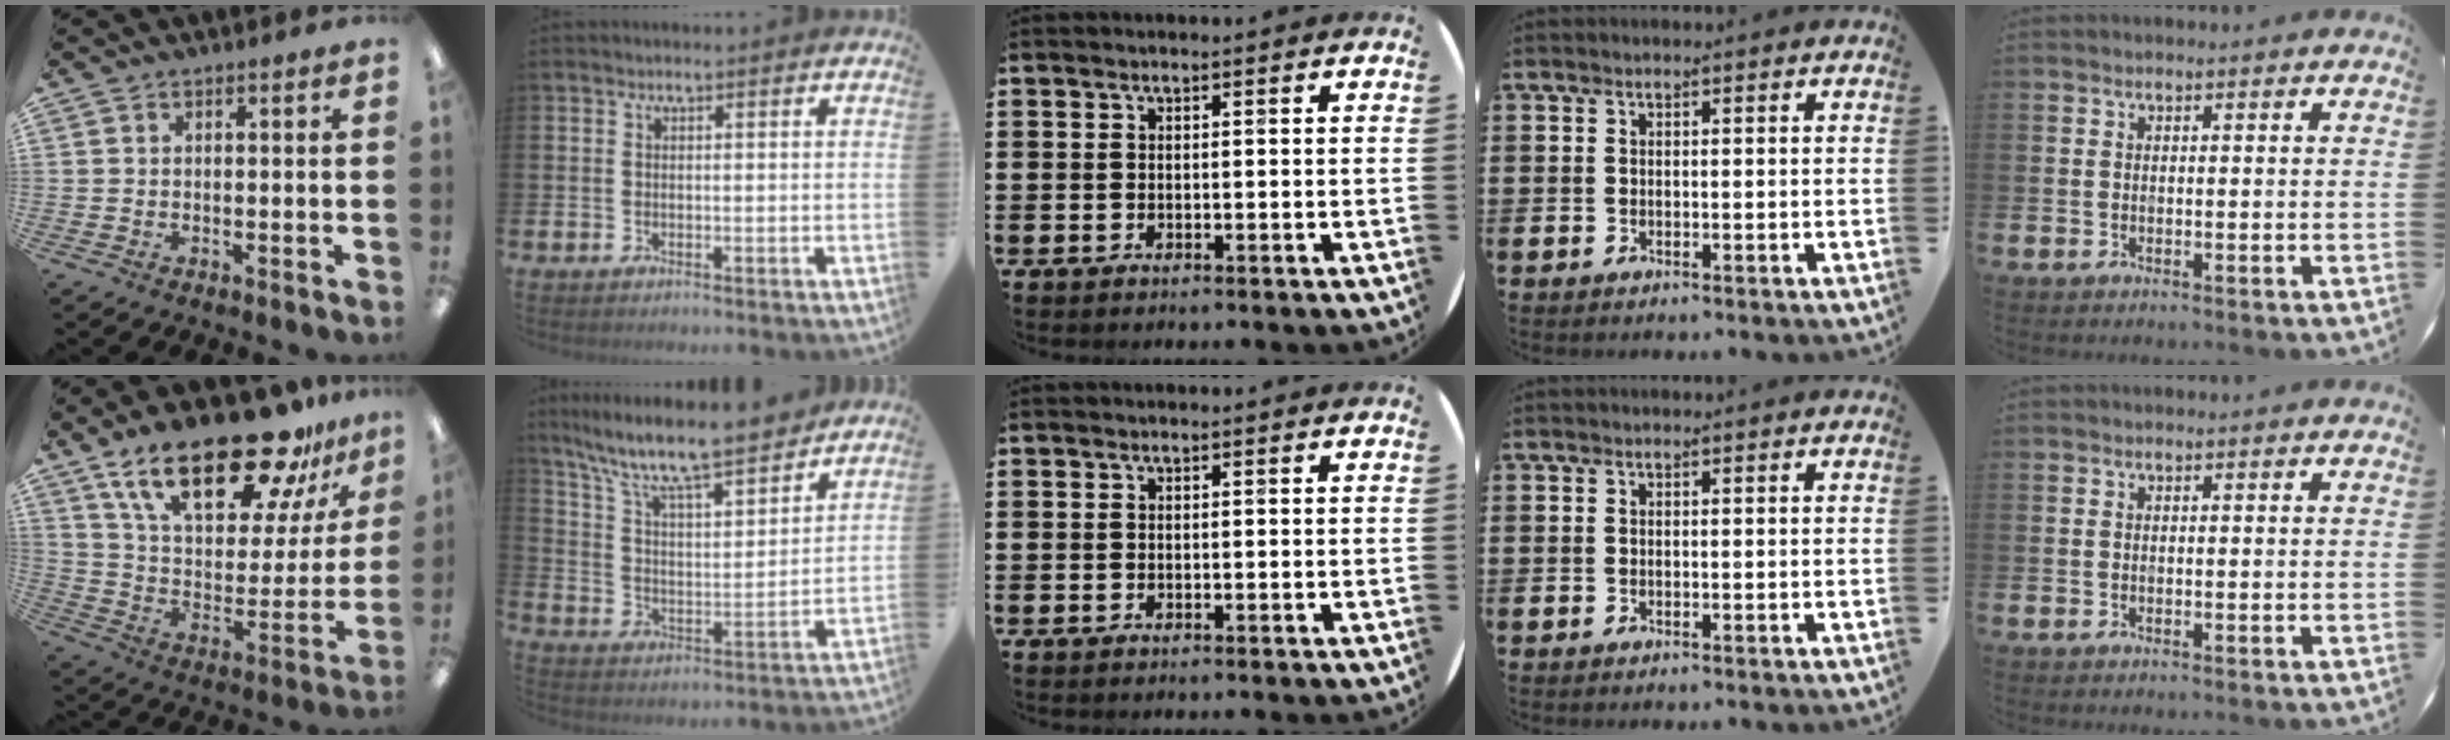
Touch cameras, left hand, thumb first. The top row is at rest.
{"thumb": {"total": 26.5, "force": [18.6, 9.5, 16.3], "torque": [-0.273, -0.110, 0.314]}, "index": {"total": 10.0, "force": [9.0, 1.3, 4.2], "torque": [-0.109, -0.067, 0.150]}}